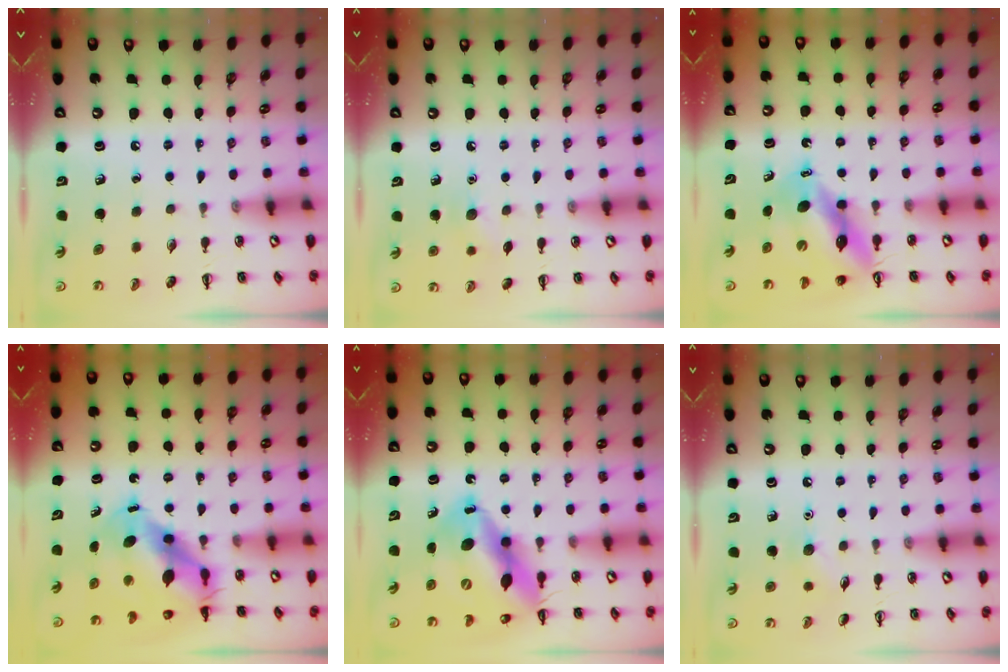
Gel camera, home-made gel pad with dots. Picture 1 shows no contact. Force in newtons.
{"total": 7.2, "press": 6.9, "slide": 2.1}
{"total": 11.6, "press": 10.9, "slide": 3.8}
{"total": 9.5, "press": 9.3, "slide": 2.3}
{"total": 17.0, "press": 16.2, "slide": 5.1}
{"total": 5.8, "press": 5.6, "slide": 1.6}